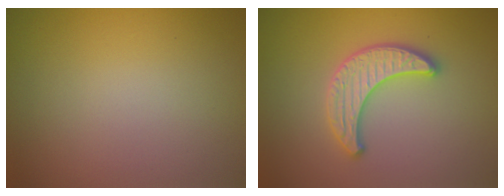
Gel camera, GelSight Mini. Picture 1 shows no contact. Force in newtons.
{"total": 3.4, "press": 3.4, "slide": 0.5}